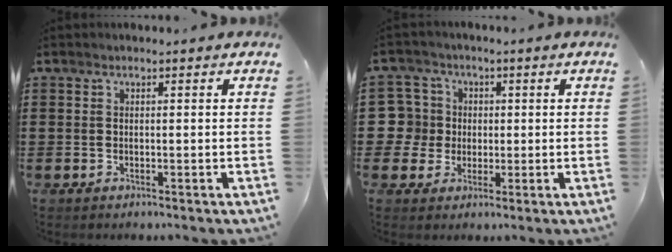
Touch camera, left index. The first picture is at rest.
{"total": 6.3, "force": [0.0, 6.3, 0.7], "torque": [-0.057, 0.010, -0.002]}